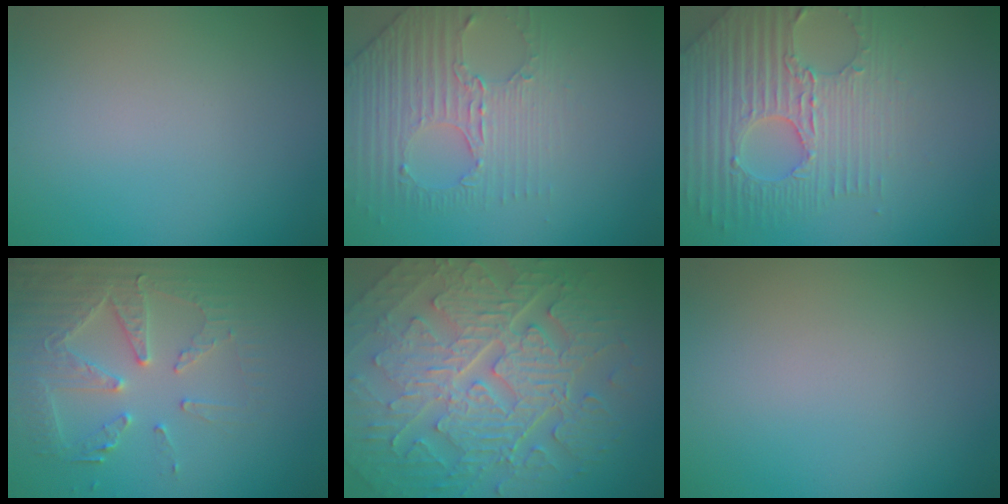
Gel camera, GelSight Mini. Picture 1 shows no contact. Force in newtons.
{"total": 4.4, "press": 3.2, "slide": 3.0}
{"total": 6.4, "press": 5.0, "slide": 3.9}
{"total": 4.2, "press": 4.1, "slide": 1.0}
{"total": 10.1, "press": 6.7, "slide": 7.5}
{"total": 0.0}